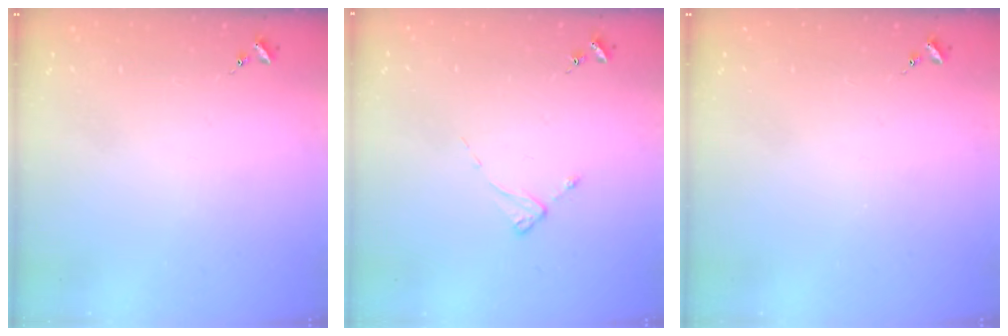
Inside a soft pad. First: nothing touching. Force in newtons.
{"total": 2.4, "press": 2.4, "slide": 0.3}
{"total": 0.0}